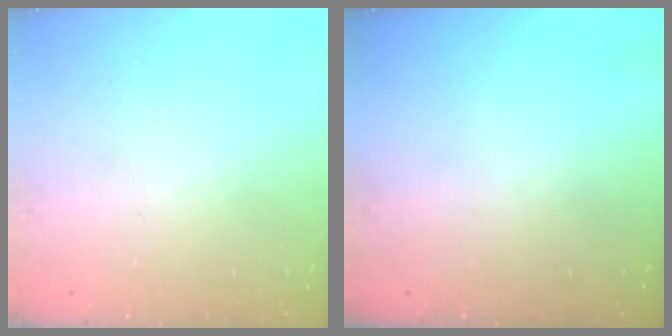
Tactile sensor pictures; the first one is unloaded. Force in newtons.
{"total": 0.0}